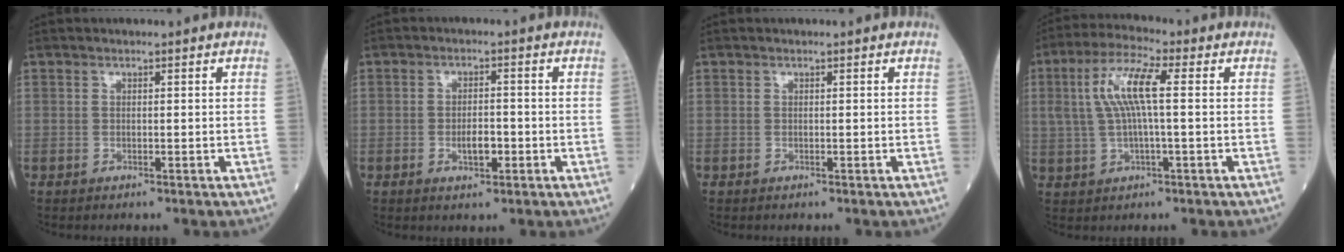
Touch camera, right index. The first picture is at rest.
{"total": 3.5, "force": [-1.2, 1.3, 3.0], "torque": [-0.050, 0.002, -0.019]}
{"total": 0.0}
{"total": 8.5, "force": [1.4, 1.3, 8.3], "torque": [-0.176, 0.020, 0.027]}